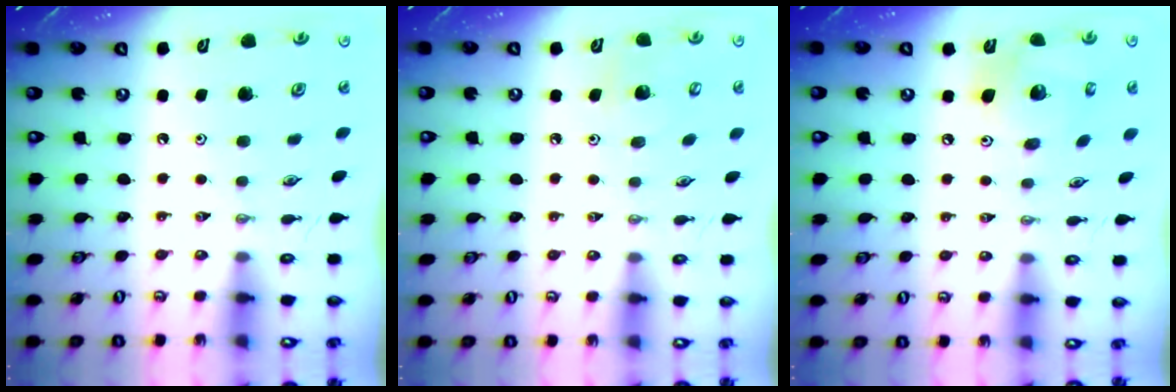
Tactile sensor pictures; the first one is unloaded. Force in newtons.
{"total": 5.2, "press": 5.2, "slide": 0.4}
{"total": 13.4, "press": 13.1, "slide": 3.0}